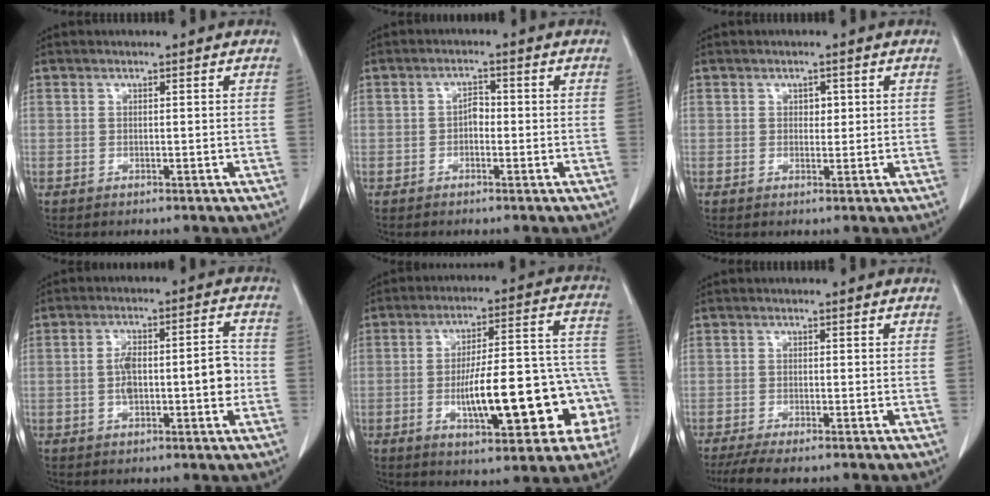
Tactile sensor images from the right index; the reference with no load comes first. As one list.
[{"total": 1.9, "force": [-0.4, 1.1, 1.4], "torque": [-0.018, 0.007, -0.009]}, {"total": 1.4, "force": [0.4, 1.0, 0.9], "torque": [-0.010, -0.001, 0.006]}, {"total": 8.6, "force": [-1.0, 2.6, 8.1], "torque": [-0.138, 0.026, -0.011]}, {"total": 19.9, "force": [-5.4, 5.4, 18.4], "torque": [-0.203, 0.046, -0.060]}, {"total": 5.2, "force": [-4.2, 0.7, 3.1], "torque": [-0.048, -0.012, -0.066]}]